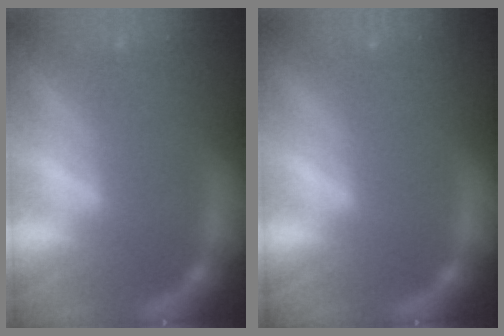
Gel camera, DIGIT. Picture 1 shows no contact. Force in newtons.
{"total": 0.0}